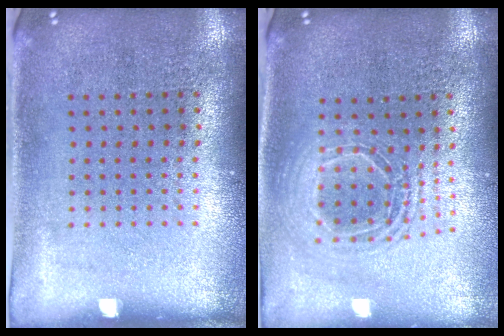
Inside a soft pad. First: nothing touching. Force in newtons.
{"total": 1.7, "press": 1.5, "slide": 0.9}